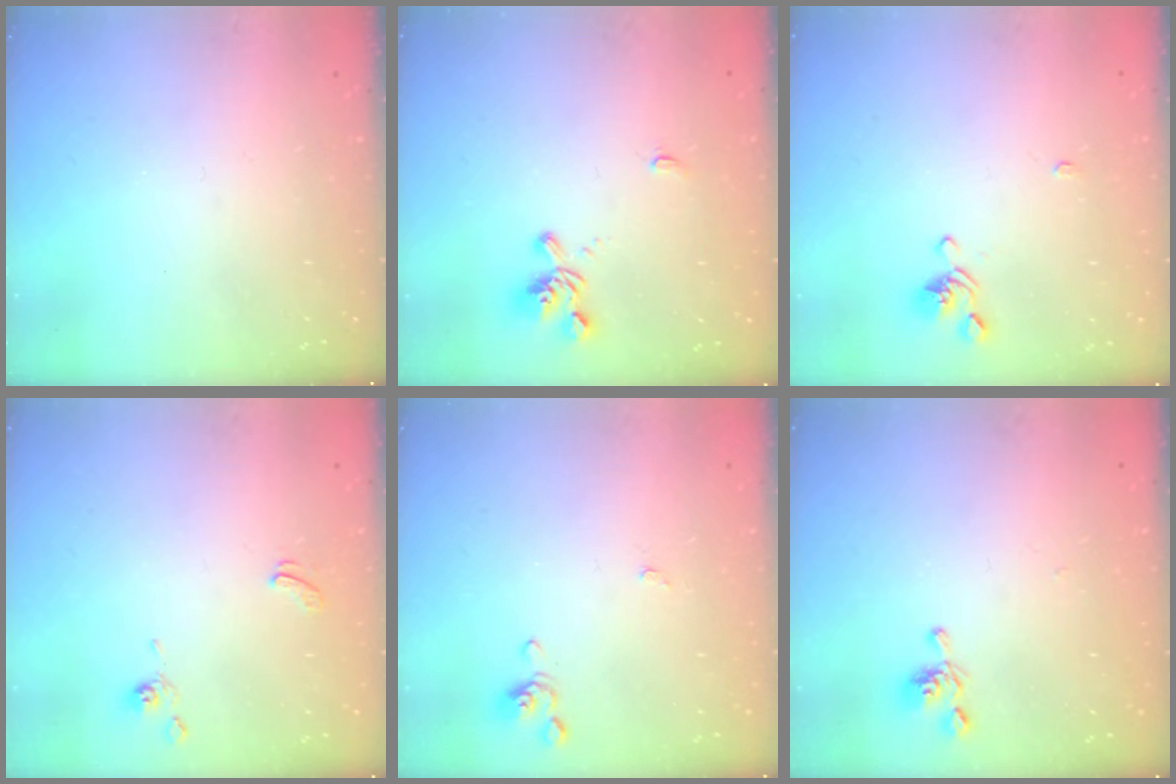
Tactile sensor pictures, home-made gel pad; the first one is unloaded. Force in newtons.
{"total": 1.2, "press": 0.7, "slide": 1.0}
{"total": 1.0, "press": 0.9, "slide": 0.5}
{"total": 1.7, "press": 1.6, "slide": 0.3}
{"total": 0.5, "press": 0.5, "slide": 0.3}
{"total": 6.0, "press": 6.0, "slide": 0.4}